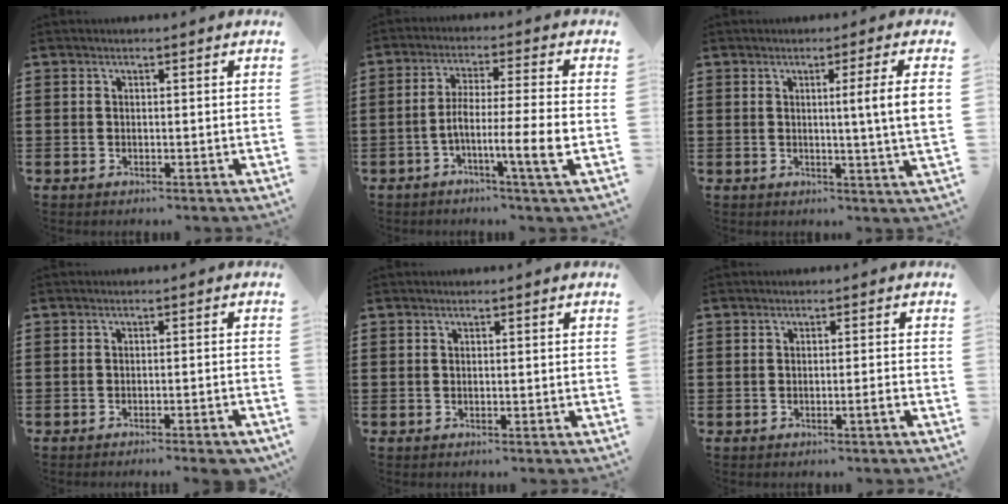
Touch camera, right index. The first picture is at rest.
{"total": 8.2, "force": [-3.0, 0.0, 7.6], "torque": [-0.136, -0.007, -0.059]}
{"total": 6.1, "force": [1.2, -1.1, 5.9], "torque": [-0.104, -0.011, 0.012]}
{"total": 1.7, "force": [-1.5, -0.2, 0.7], "torque": [-0.012, 0.000, -0.029]}
{"total": 0.0}
{"total": 1.4, "force": [-0.7, -0.3, 1.2], "torque": [-0.018, -0.006, -0.014]}